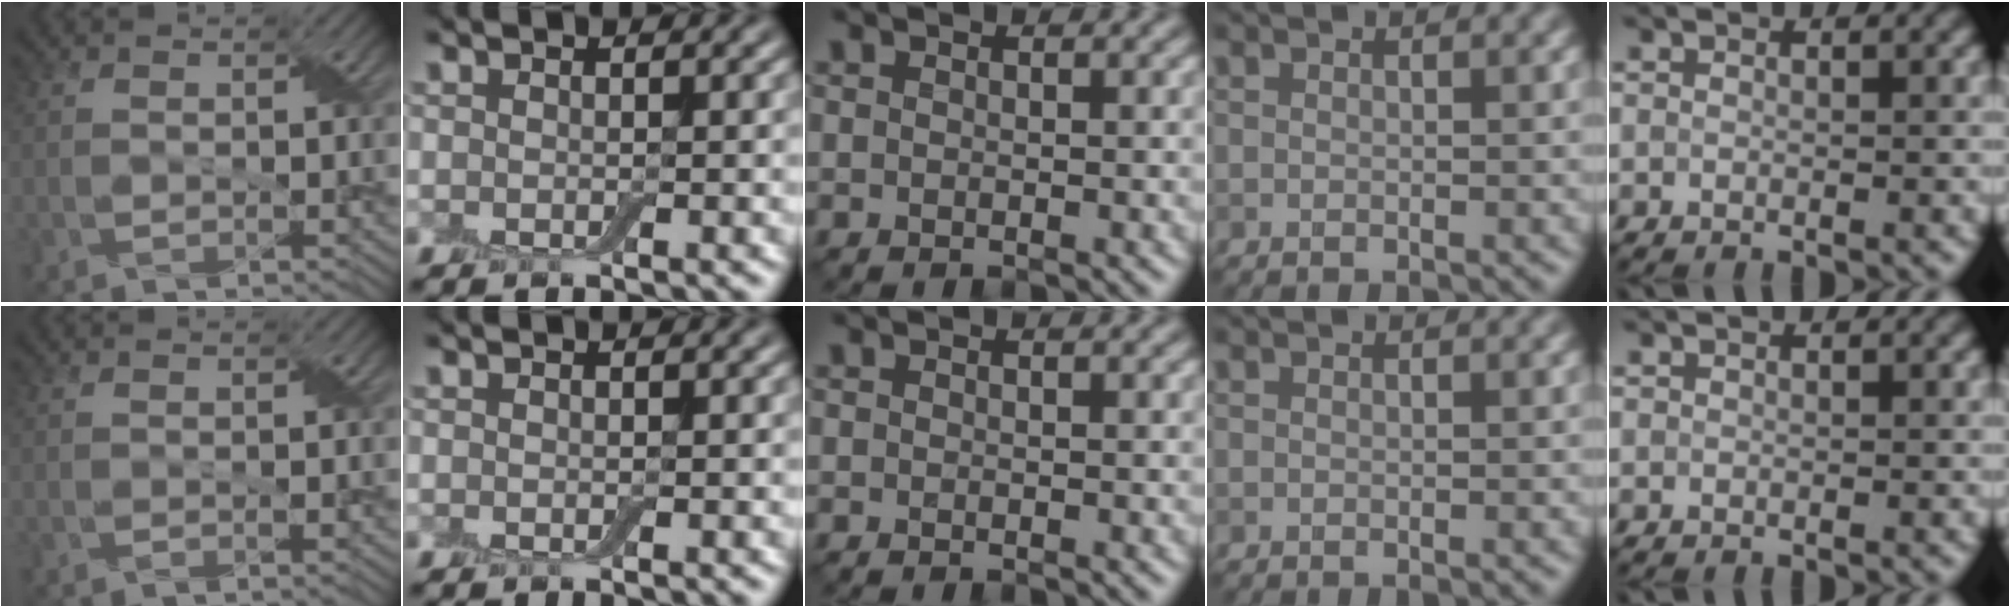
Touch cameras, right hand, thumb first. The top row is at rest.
{}